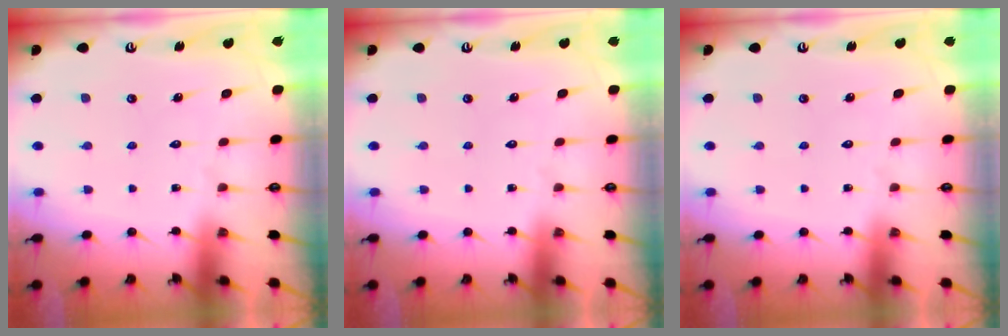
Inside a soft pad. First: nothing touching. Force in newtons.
{"total": 0.0}
{"total": 0.0}